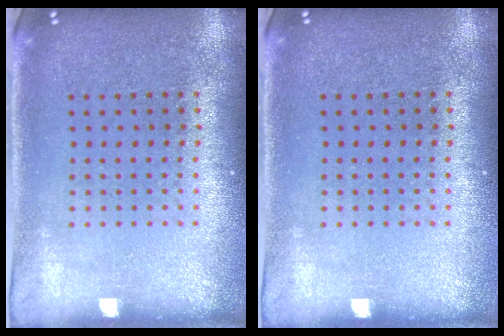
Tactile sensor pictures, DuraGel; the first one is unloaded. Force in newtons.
{"total": 0.0}